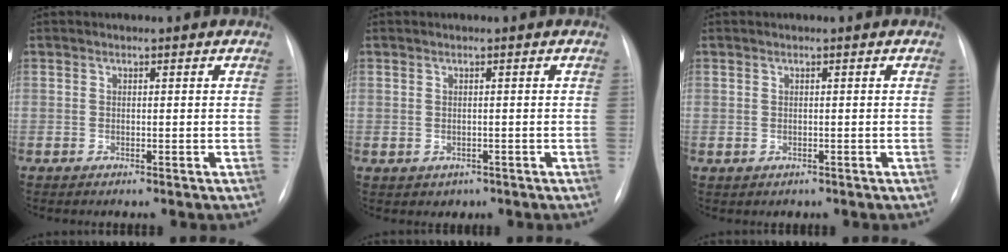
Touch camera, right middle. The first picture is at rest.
{"total": 1.4, "force": [-0.7, 1.2, 0.3], "torque": [-0.004, 0.002, -0.004]}
{"total": 0.6, "force": [-0.3, 0.5, 0.1], "torque": [-0.006, 0.003, -0.002]}